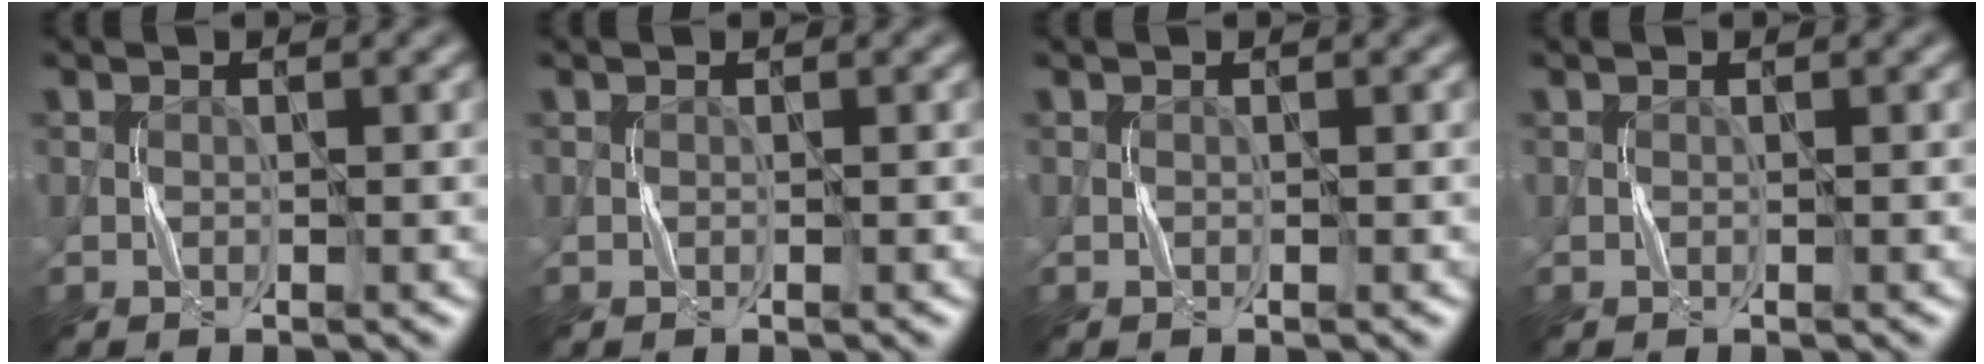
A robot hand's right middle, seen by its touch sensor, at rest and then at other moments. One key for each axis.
{"total": 0.0}
{"total": 0.0}
{"total": 0.0}